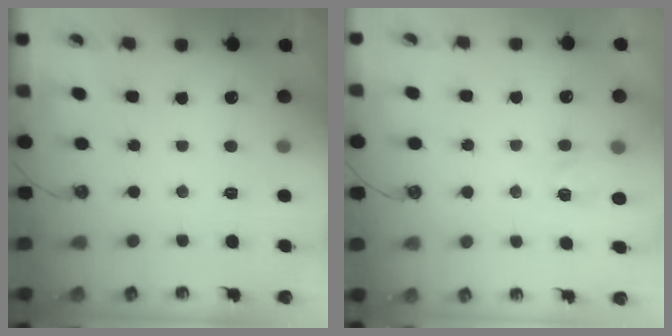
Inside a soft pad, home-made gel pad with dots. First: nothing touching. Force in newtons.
{"total": 5.3, "press": 5.2, "slide": 0.5}